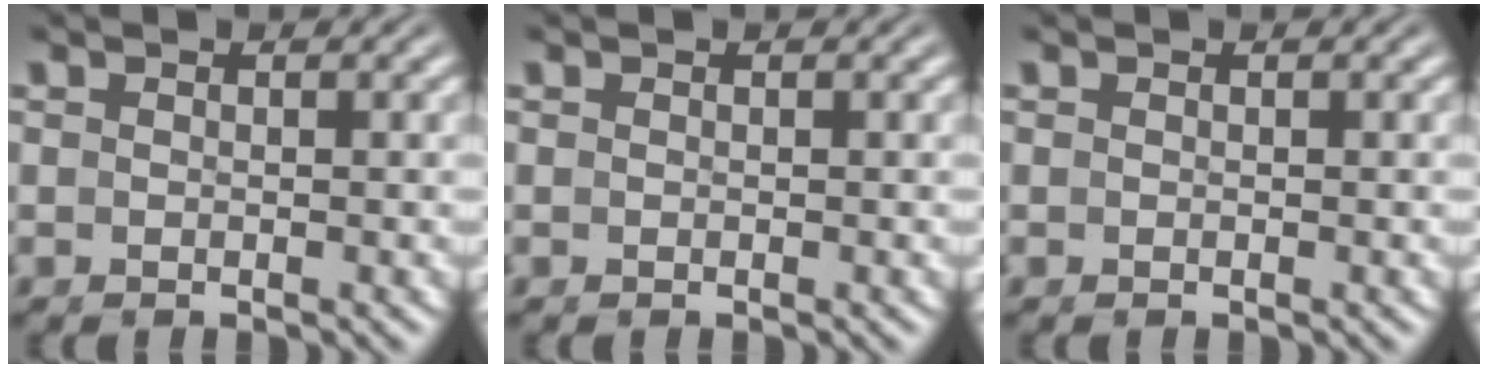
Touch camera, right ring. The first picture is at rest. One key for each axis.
{"total": 0.0}
{"total": 0.0}